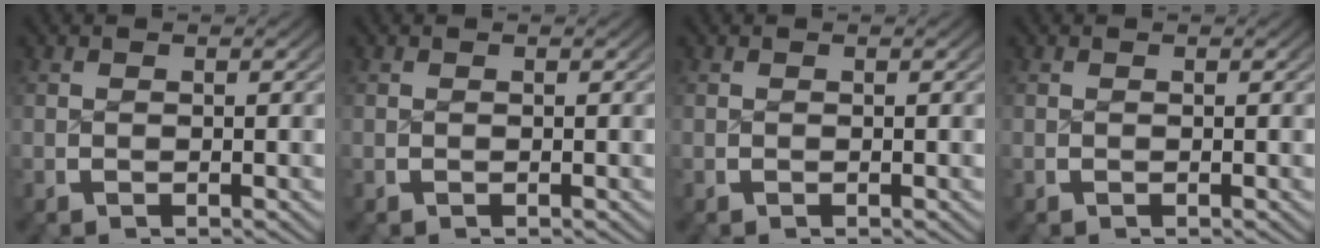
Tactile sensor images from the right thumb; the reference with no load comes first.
{"total": 0.0}
{"total": 0.0}
{"total": 0.0}